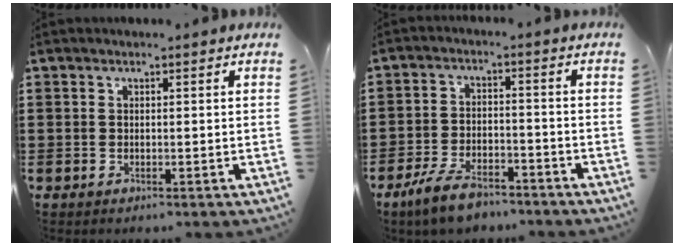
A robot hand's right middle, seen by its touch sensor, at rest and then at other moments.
{"total": 6.4, "force": [-5.1, 2.1, 3.2], "torque": [-0.068, 0.007, -0.099]}